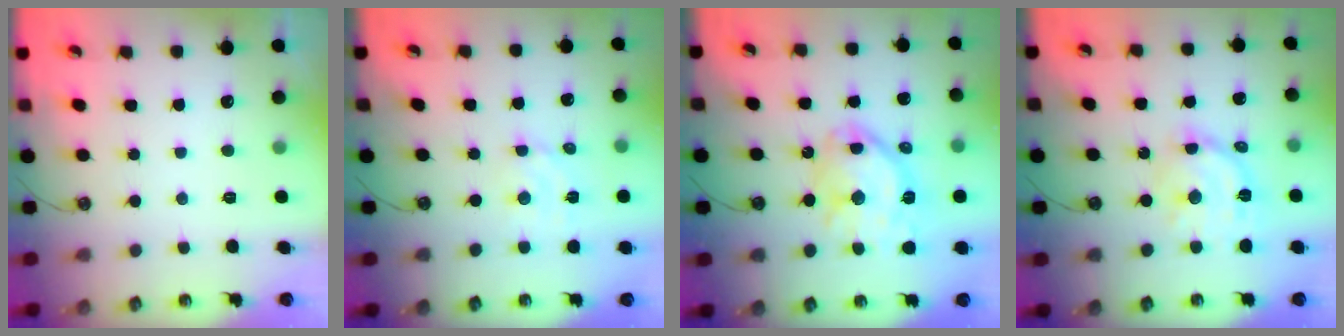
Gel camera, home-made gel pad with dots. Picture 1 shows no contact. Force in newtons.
{"total": 3.3, "press": 3.3, "slide": 0.3}
{"total": 15.5, "press": 15.4, "slide": 1.7}
{"total": 14.1, "press": 14.1, "slide": 1.2}